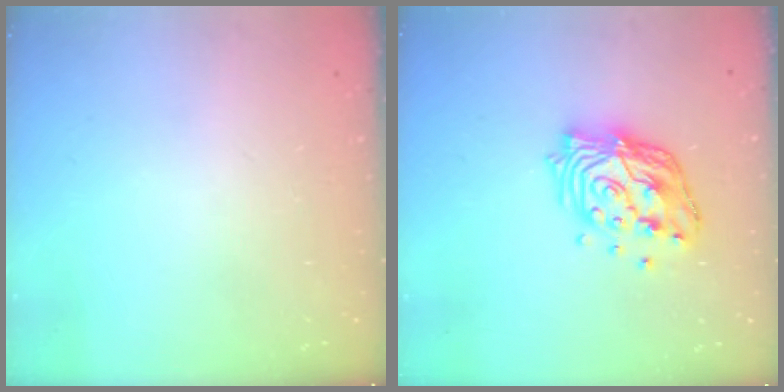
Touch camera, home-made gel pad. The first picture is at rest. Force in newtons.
{"total": 14.8, "press": 14.7, "slide": 1.5}